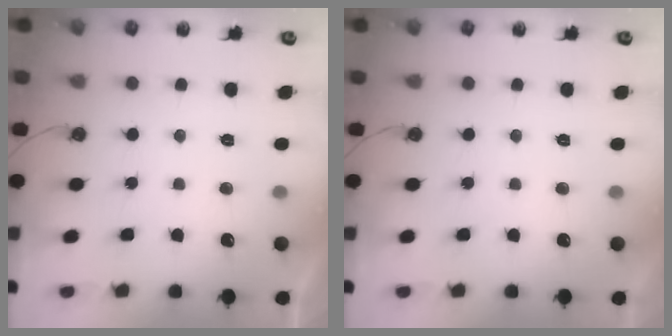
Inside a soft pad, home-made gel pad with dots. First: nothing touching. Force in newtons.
{"total": 0.0}